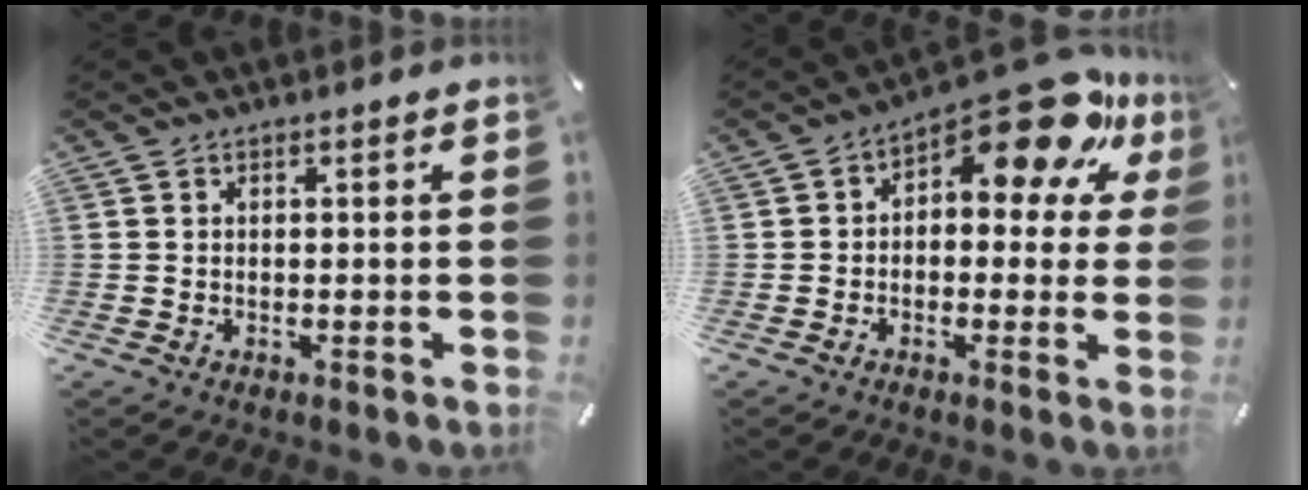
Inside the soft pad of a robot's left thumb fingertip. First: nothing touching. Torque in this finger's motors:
{"motor_torque": [0.67, 0.43, 0.66, 0.24, 0.10]}